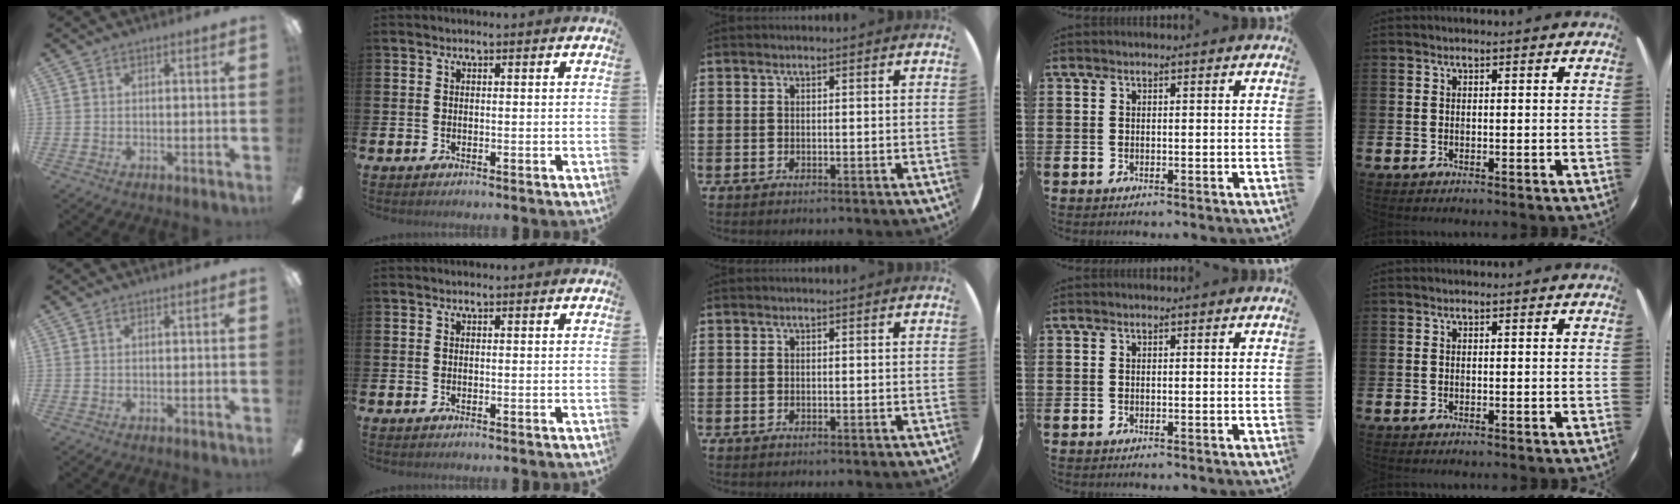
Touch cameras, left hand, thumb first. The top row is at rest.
{}